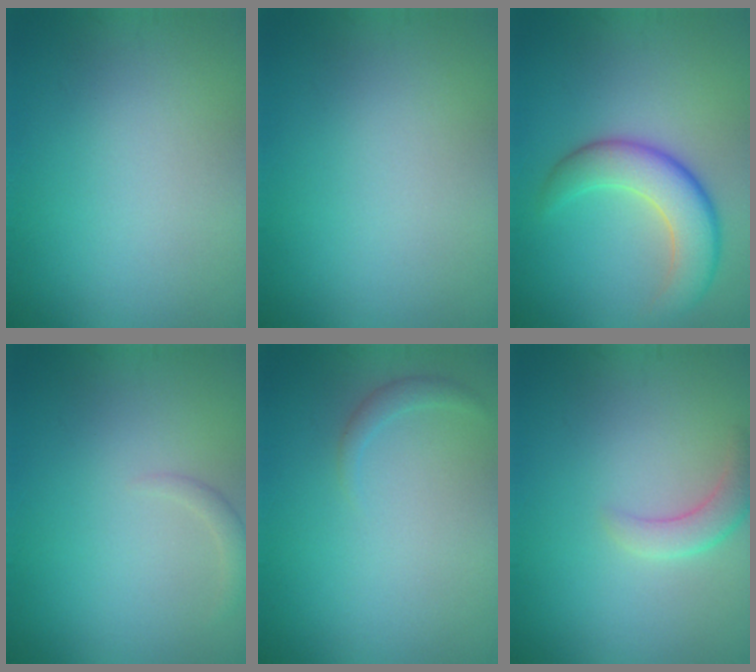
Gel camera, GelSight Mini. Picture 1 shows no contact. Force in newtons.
{"total": 0.0}
{"total": 5.7, "press": 5.7, "slide": 0.3}
{"total": 1.0, "press": 0.9, "slide": 0.1}
{"total": 1.0, "press": 1.0, "slide": 0.1}
{"total": 2.2, "press": 2.2, "slide": 0.1}